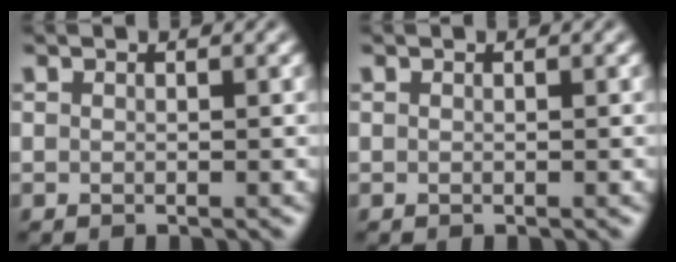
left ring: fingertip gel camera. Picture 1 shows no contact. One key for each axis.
{"total": 0.0}